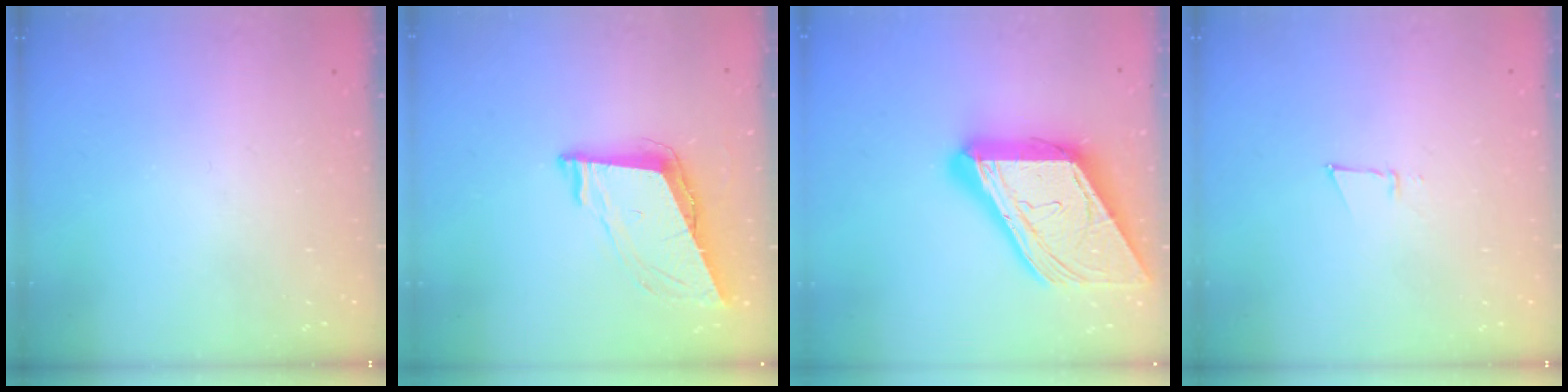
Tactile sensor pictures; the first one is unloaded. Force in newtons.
{"total": 9.0, "press": 8.4, "slide": 3.2}
{"total": 24.3, "press": 24.2, "slide": 2.6}
{"total": 3.1, "press": 3.1, "slide": 0.7}